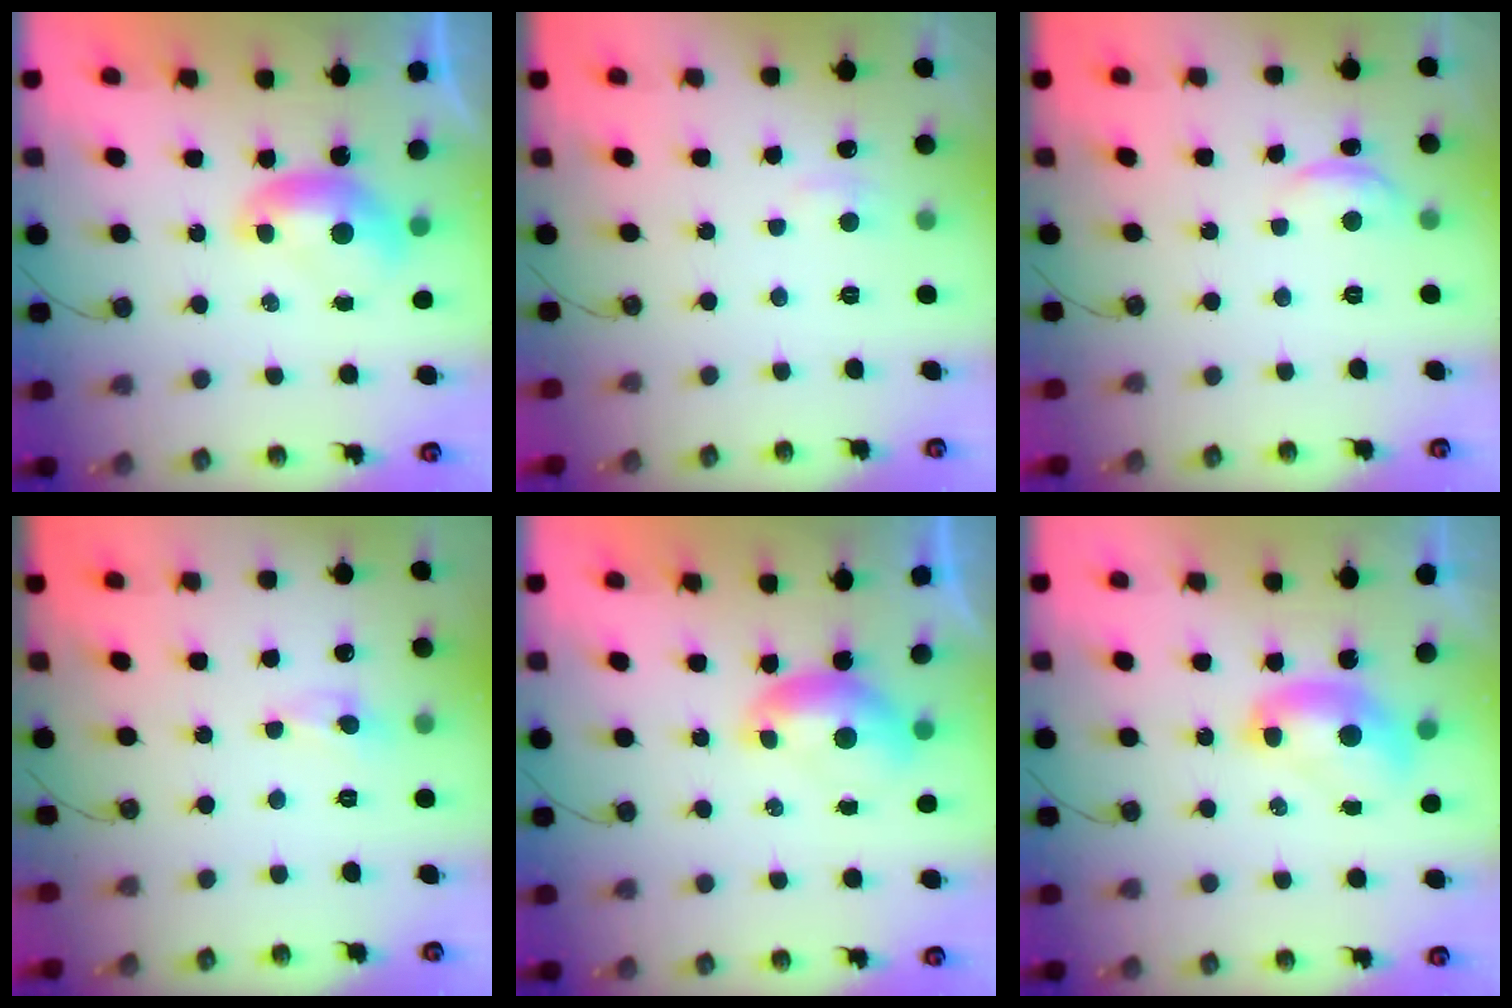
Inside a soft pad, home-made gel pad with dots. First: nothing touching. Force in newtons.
{"total": 2.4, "press": 2.3, "slide": 0.2}
{"total": 1.0, "press": 0.7, "slide": 0.7}
{"total": 0.0}
{"total": 0.0}
{"total": 2.0, "press": 2.0, "slide": 0.2}